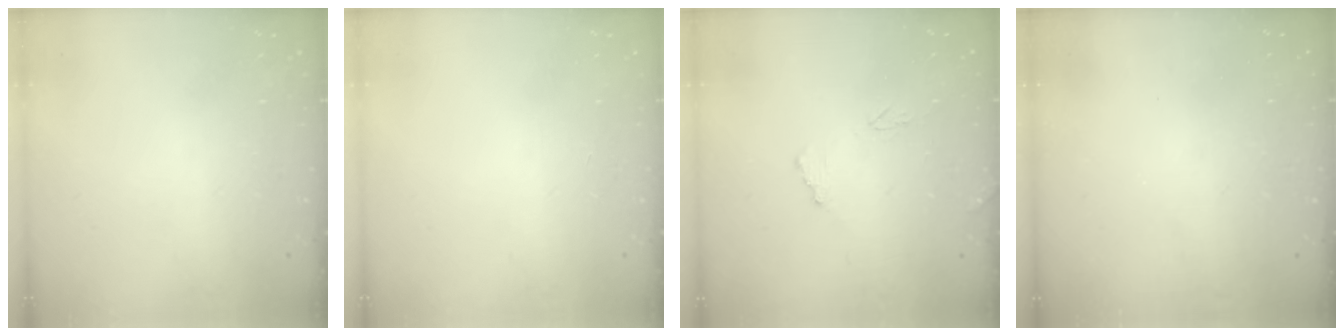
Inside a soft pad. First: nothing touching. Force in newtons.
{"total": 0.0}
{"total": 8.0, "press": 8.0, "slide": 0.4}
{"total": 3.0, "press": 3.0, "slide": 0.1}